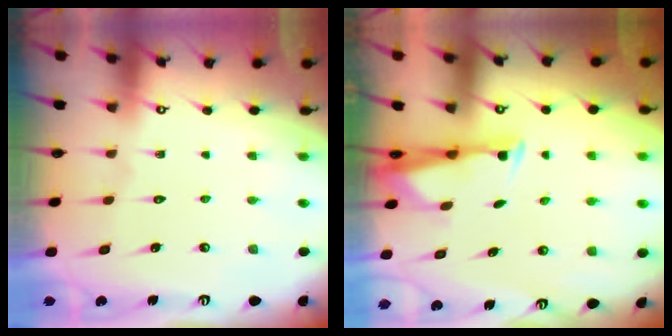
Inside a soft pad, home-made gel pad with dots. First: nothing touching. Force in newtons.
{"total": 2.9, "press": 2.8, "slide": 0.8}